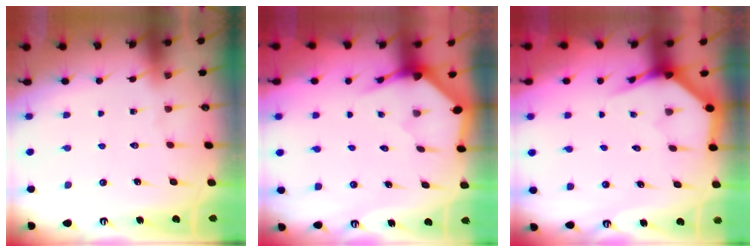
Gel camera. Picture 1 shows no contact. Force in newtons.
{"total": 3.2, "press": 3.2, "slide": 0.3}
{"total": 4.0, "press": 4.0, "slide": 0.2}